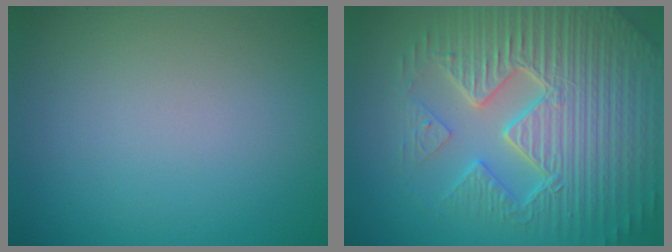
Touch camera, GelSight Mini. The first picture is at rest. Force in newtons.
{"total": 9.6, "press": 6.8, "slide": 6.8}